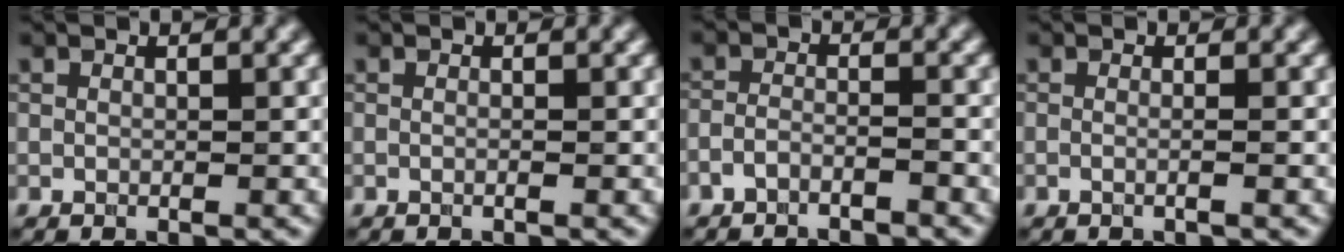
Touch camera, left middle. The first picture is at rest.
{"total": 0.6, "force": [-0.1, 0.2, 0.6], "torque": [-0.010, -0.010, -0.008]}
{"total": 2.2, "force": [-2.1, 0.4, 0.7], "torque": [-0.011, 0.001, -0.043]}
{"total": 2.0, "force": [0.2, 1.0, 1.7], "torque": [0.004, -0.006, -0.025]}